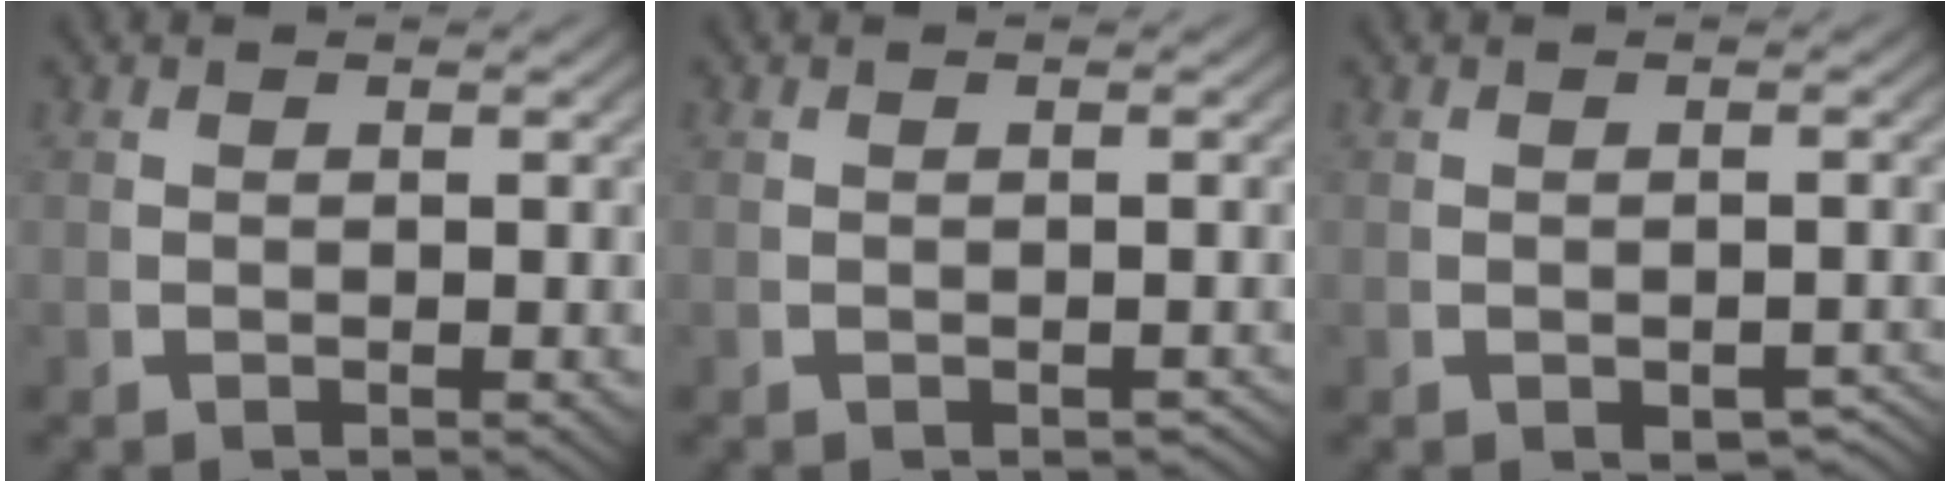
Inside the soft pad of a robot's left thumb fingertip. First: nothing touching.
{"total": 0.7, "force": [-0.7, 0.2, 0.2], "torque": [-0.004, -0.003, -0.008]}
{"total": 2.7, "force": [-1.6, 1.5, 1.5], "torque": [-0.025, -0.015, -0.017]}